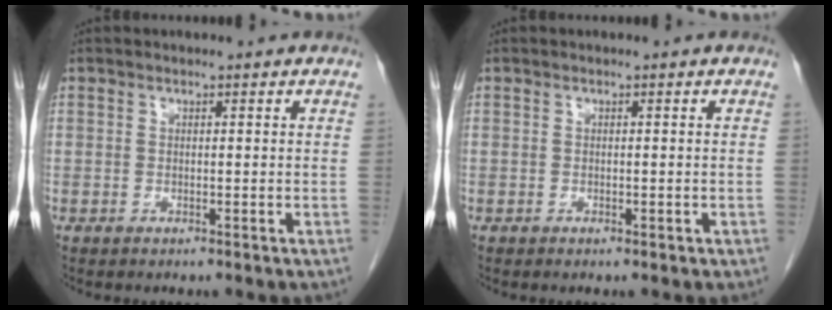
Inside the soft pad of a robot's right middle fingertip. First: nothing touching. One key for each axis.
{"total": 0.6, "fx": -0.3, "fy": 0.2, "fz": 0.5, "tx": -0.010, "ty": -0.001, "tz": -0.003}